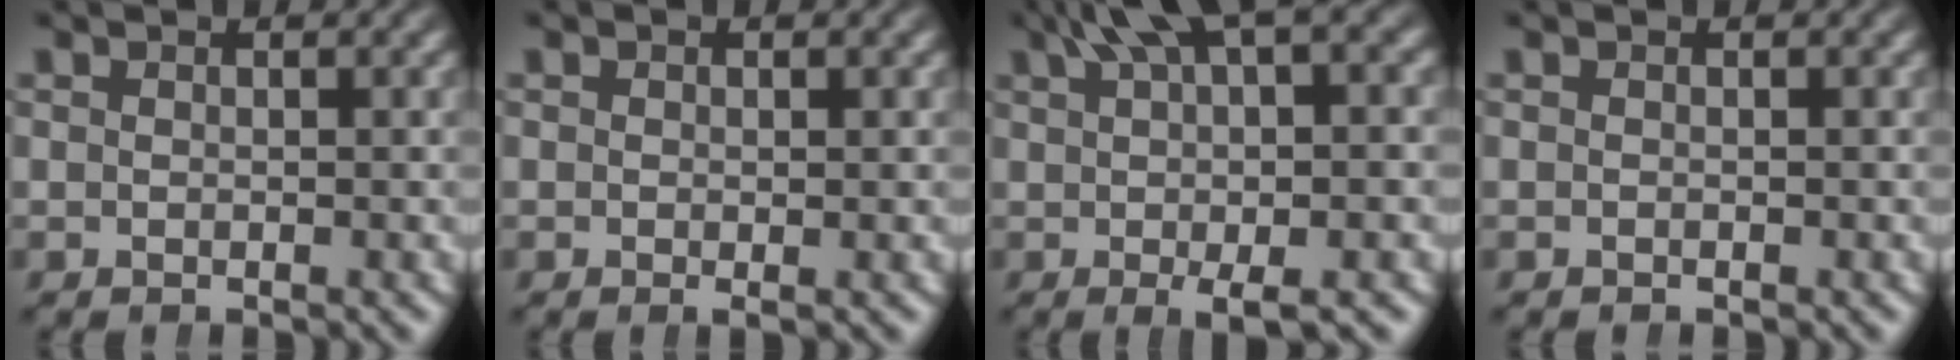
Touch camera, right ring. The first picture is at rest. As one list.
[{"total": 0.6, "force": [0.1, 0.1, 0.5], "torque": [-0.008, 0.001, 0.000]}, {"total": 6.6, "force": [1.9, 1.1, 6.2], "torque": [-0.090, 0.013, 0.031]}, {"total": 0.0}]